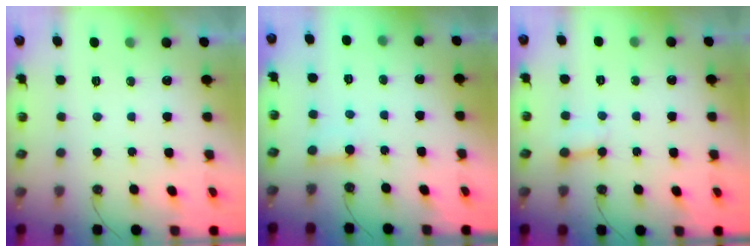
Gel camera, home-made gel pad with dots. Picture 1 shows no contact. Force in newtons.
{"total": 2.8, "press": 2.8, "slide": 0.3}
{"total": 4.1, "press": 4.1, "slide": 0.3}